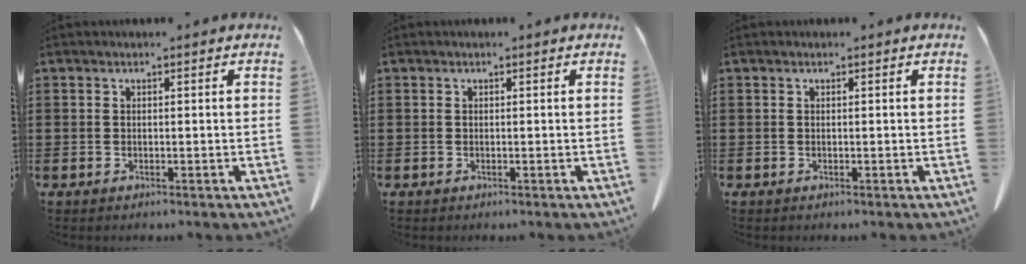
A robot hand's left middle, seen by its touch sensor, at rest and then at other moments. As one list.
[{"total": 0.0}, {"total": 0.0}]